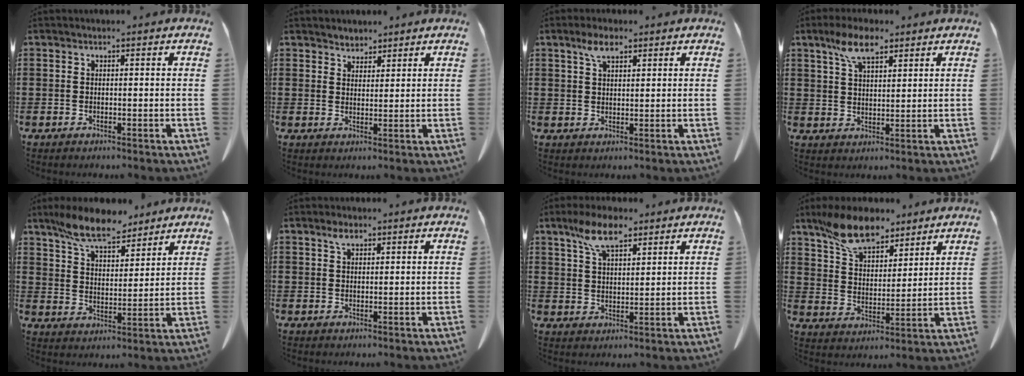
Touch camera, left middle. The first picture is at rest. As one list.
[{"total": 2.5, "force": [2.4, 0.8, -0.2], "torque": [-0.003, -0.002, 0.047]}, {"total": 3.9, "force": [2.4, 1.5, 2.6], "torque": [-0.059, 0.005, 0.043]}, {"total": 6.9, "force": [4.4, 2.6, 4.6], "torque": [-0.101, 0.002, 0.081]}, {"total": 9.4, "force": [8.0, 2.3, 4.4], "torque": [-0.110, -0.018, 0.151]}, {"total": 2.1, "force": [1.4, 0.9, 1.3], "torque": [-0.021, -0.003, 0.025]}, {"total": 7.6, "force": [5.1, 2.9, 4.9], "torque": [-0.110, 0.001, 0.093]}, {"total": 10.7, "force": [8.4, 4.2, 5.1], "torque": [-0.120, -0.020, 0.159]}]